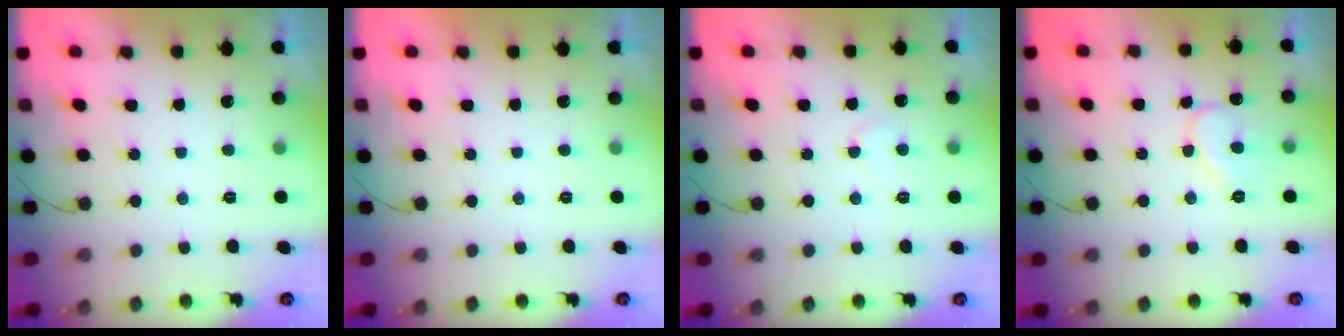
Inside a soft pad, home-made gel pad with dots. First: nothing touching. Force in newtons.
{"total": 1.8, "press": 1.8, "slide": 0.0}
{"total": 3.1, "press": 3.1, "slide": 0.3}
{"total": 9.1, "press": 9.0, "slide": 0.8}